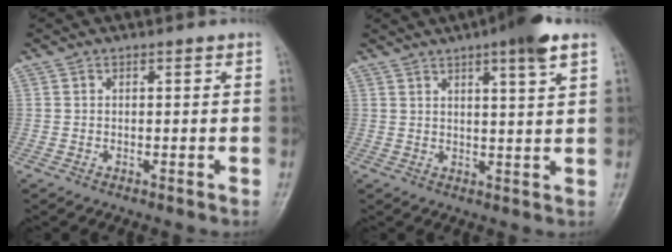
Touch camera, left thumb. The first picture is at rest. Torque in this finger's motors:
{"motor_torque": [1.55, 0.73, 1.15, -0.84, 0.30]}